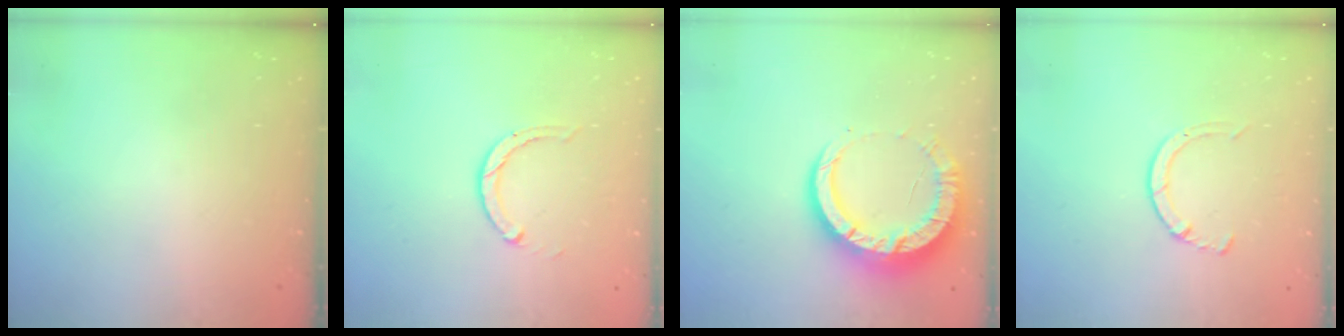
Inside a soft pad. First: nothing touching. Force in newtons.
{"total": 1.9, "press": 1.9, "slide": 0.2}
{"total": 14.0, "press": 13.9, "slide": 1.4}
{"total": 3.3, "press": 3.3, "slide": 0.4}